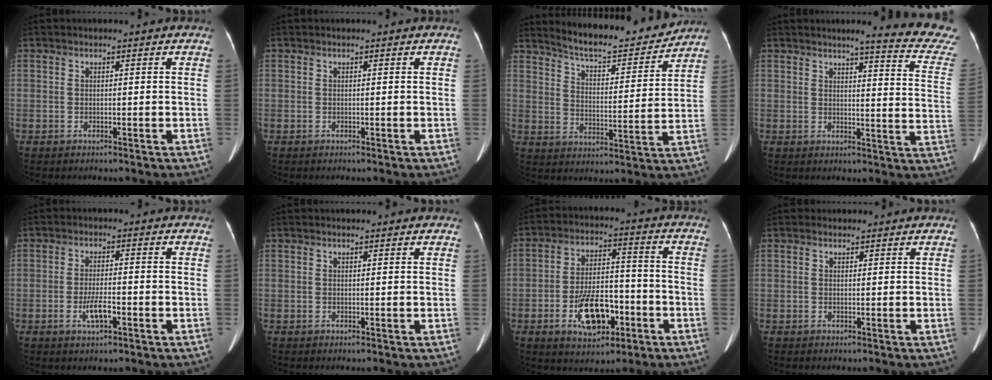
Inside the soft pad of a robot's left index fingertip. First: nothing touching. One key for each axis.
{"total": 0.0}
{"total": 13.0, "fx": 12.4, "fy": 1.1, "fz": 3.6, "tx": -0.060, "ty": -0.010, "tz": 0.186}
{"total": 14.1, "fx": 13.0, "fy": -0.6, "fz": 5.4, "tx": -0.055, "ty": -0.090, "tz": 0.123}
{"total": 3.5, "fx": -1.5, "fy": 0.8, "fz": 3.0, "tx": -0.063, "ty": -0.001, "tz": -0.027}
{"total": 1.6, "fx": 1.5, "fy": 0.2, "fz": 0.4, "tx": -0.012, "ty": 0.011, "tz": 0.015}
{"total": 10.3, "fx": -4.4, "fy": 5.0, "fz": 7.9, "tx": -0.147, "ty": 0.009, "tz": -0.069}
{"total": 0.7, "fx": 0.6, "fy": 0.3, "fz": -0.1, "tx": -0.006, "ty": 0.003, "tz": 0.009}